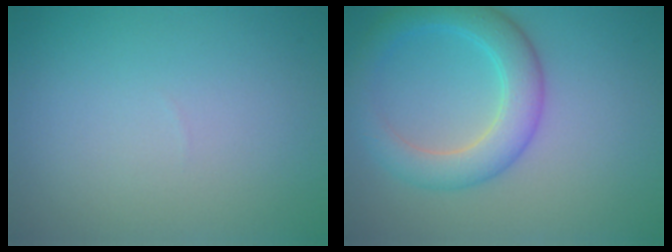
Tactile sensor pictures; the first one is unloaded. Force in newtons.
{"total": 5.0, "press": 4.9, "slide": 0.3}